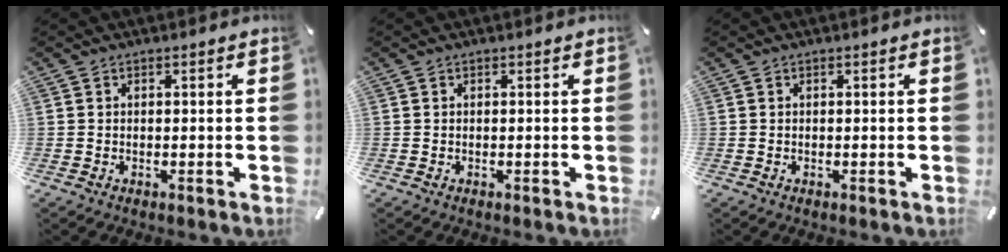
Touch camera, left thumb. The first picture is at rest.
{"total": 0.0}
{"total": 0.0}